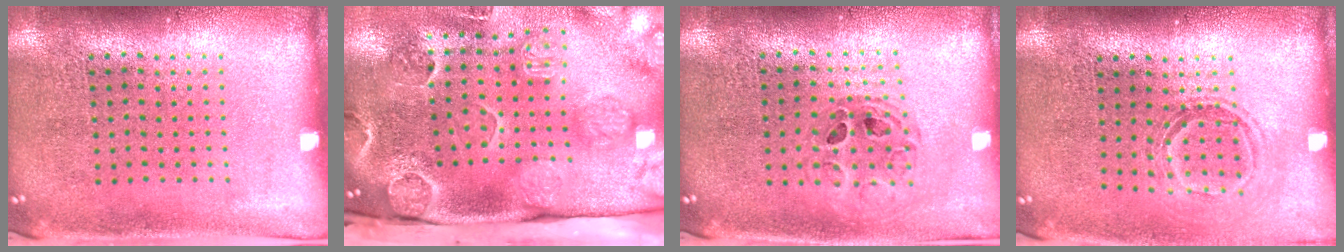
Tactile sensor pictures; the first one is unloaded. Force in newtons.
{"total": 3.9, "press": 3.3, "slide": 2.1}
{"total": 0.8, "press": 0.8, "slide": 0.1}
{"total": 1.5, "press": 1.2, "slide": 0.9}